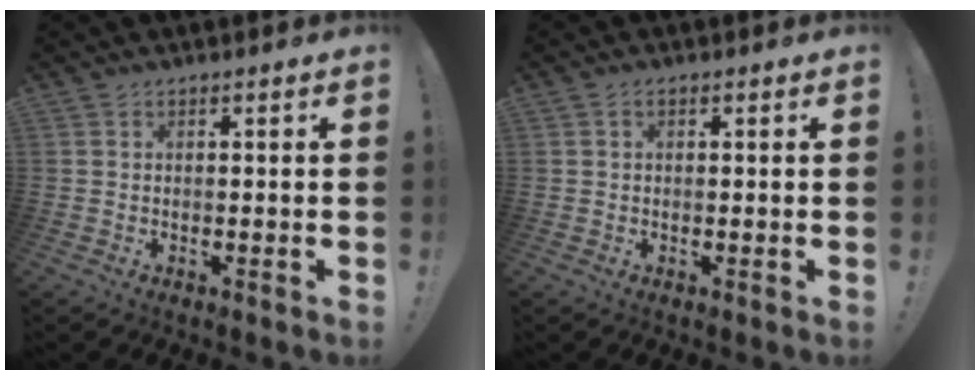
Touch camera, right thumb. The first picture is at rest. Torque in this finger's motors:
{"motor_torque": [-0.01, -0.24, -0.36, 0.21, 0.09]}